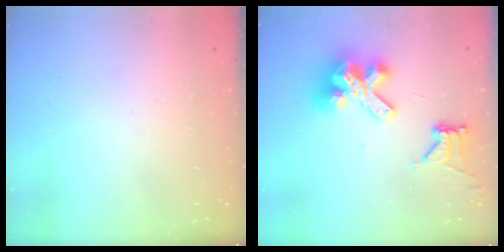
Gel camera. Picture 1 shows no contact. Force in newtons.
{"total": 14.3, "press": 14.2, "slide": 1.7}